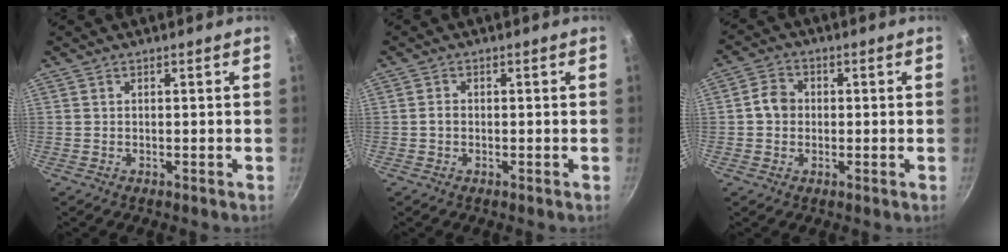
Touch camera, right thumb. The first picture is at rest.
{"total": 1.2, "force": [-0.3, 0.9, 0.7], "torque": [-0.011, 0.008, -0.005]}
{"total": 4.5, "force": [-0.1, 3.9, 2.3], "torque": [-0.022, 0.012, -0.012]}